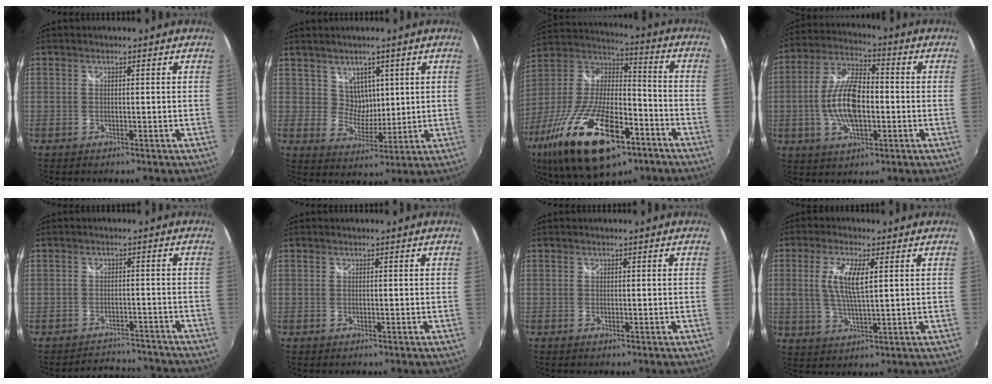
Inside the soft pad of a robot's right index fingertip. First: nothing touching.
{"total": 5.1, "force": [2.6, 4.2, 1.3], "torque": [-0.015, 0.000, 0.053]}
{"total": 27.8, "force": [-14.1, 11.4, 21.0], "torque": [-0.414, -0.041, -0.239]}
{"total": 13.0, "force": [-1.9, 5.7, 11.5], "torque": [-0.234, 0.006, -0.035]}
{"total": 8.5, "force": [-7.8, 3.2, 1.2], "torque": [-0.028, 0.025, -0.100]}
{"total": 0.0}
{"total": 0.0}
{"total": 7.3, "force": [1.6, 1.7, 6.9], "torque": [-0.138, 0.000, 0.033]}